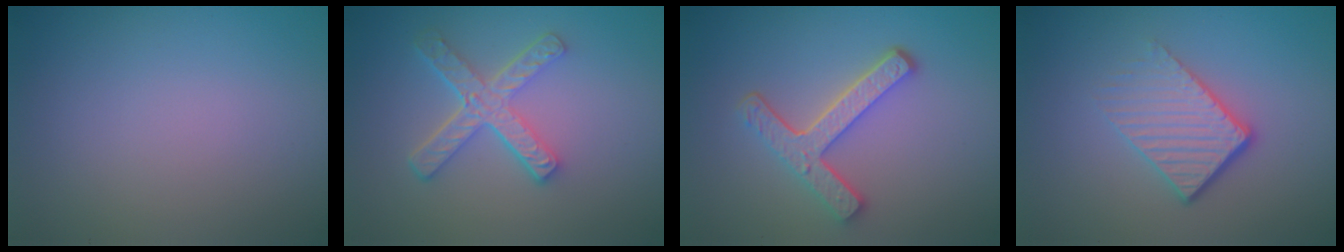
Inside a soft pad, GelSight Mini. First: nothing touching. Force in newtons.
{"total": 4.5, "press": 3.3, "slide": 3.1}
{"total": 4.2, "press": 3.3, "slide": 2.6}
{"total": 4.2, "press": 2.7, "slide": 3.2}